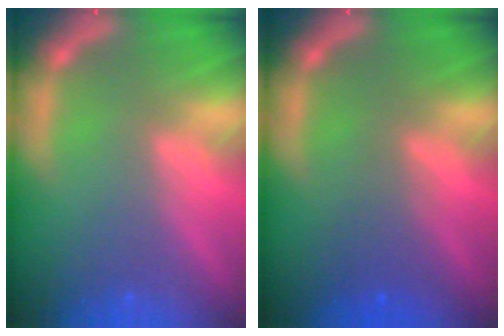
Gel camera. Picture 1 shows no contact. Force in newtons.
{"total": 1.9}